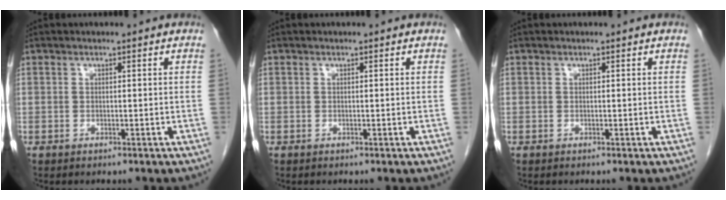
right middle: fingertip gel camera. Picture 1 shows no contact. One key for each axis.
{"total": 0.0}
{"total": 0.0}